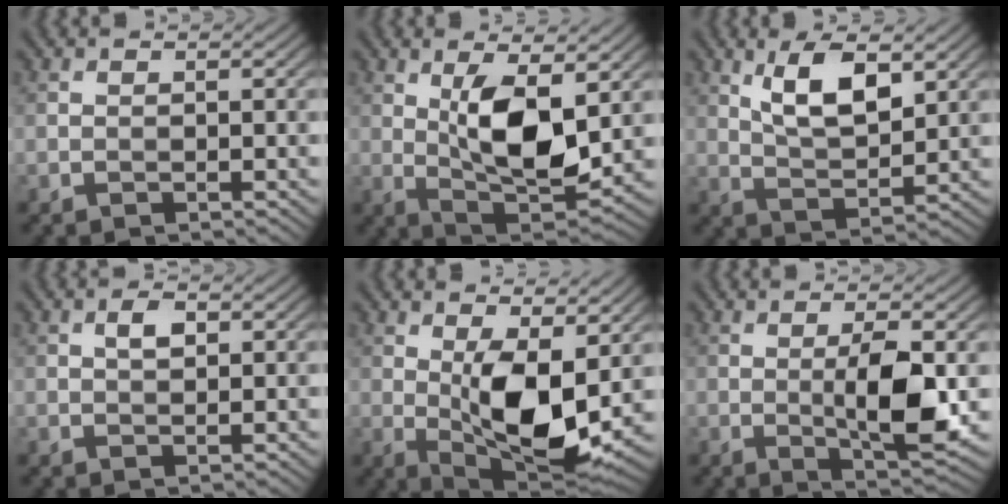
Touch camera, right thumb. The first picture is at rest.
{"total": 10.0, "force": [1.9, 4.2, 8.9], "torque": [-0.168, -0.006, 0.038]}
{"total": 7.3, "force": [3.4, 2.8, 5.8], "torque": [-0.116, -0.006, 0.067]}
{"total": 1.9, "force": [0.6, 1.0, 1.5], "torque": [-0.030, 0.002, 0.008]}
{"total": 11.0, "force": [0.8, 4.8, 9.9], "torque": [-0.174, -0.009, 0.018]}
{"total": 7.0, "force": [-0.3, 1.7, 6.7], "torque": [-0.119, 0.000, -0.004]}